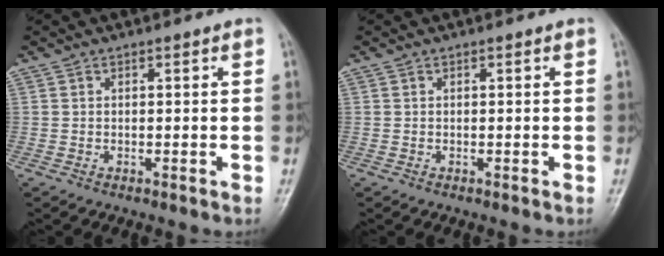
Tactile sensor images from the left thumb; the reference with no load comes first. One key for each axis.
{"total": 0.0}